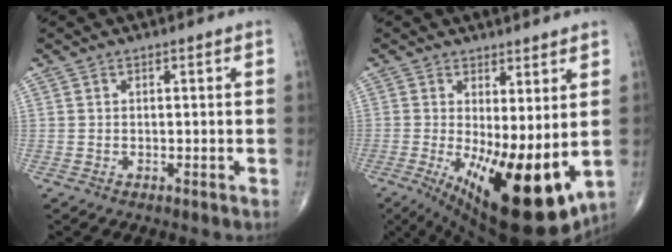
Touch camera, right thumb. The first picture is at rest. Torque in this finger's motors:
{"motor_torque": [1.68, 3.33, 1.26, 0.60, 0.55]}